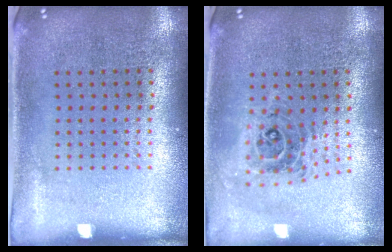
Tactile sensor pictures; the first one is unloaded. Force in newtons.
{"total": 0.9, "press": 0.8, "slide": 0.2}